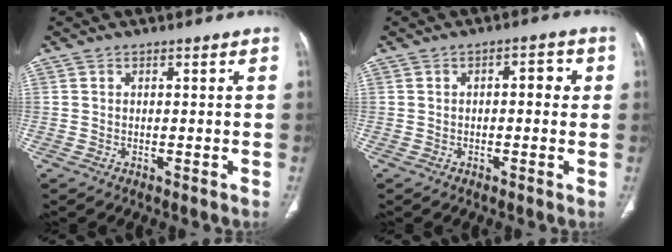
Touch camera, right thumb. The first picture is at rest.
{"total": 2.9, "force": [0.3, 1.5, 2.5], "torque": [-0.020, 0.009, -0.002]}